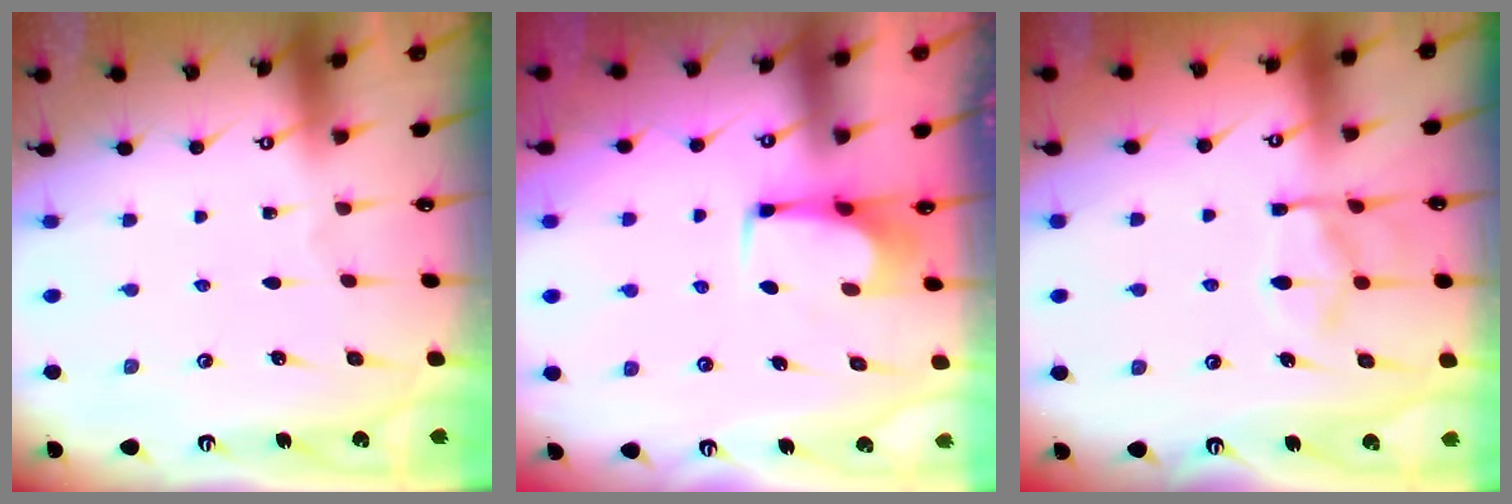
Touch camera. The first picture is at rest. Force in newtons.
{"total": 0.7, "press": 0.6, "slide": 0.3}
{"total": 12.2, "press": 12.2, "slide": 1.2}